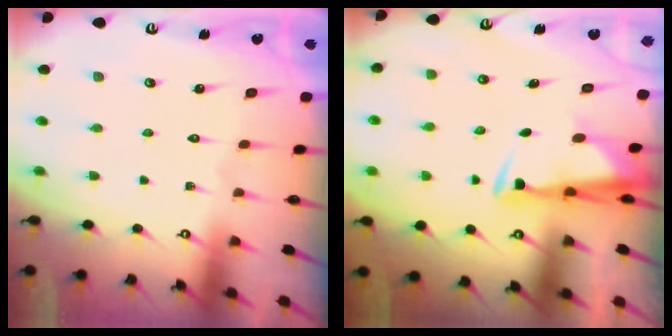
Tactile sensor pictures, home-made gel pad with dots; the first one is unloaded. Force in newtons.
{"total": 3.2, "press": 3.1, "slide": 0.7}